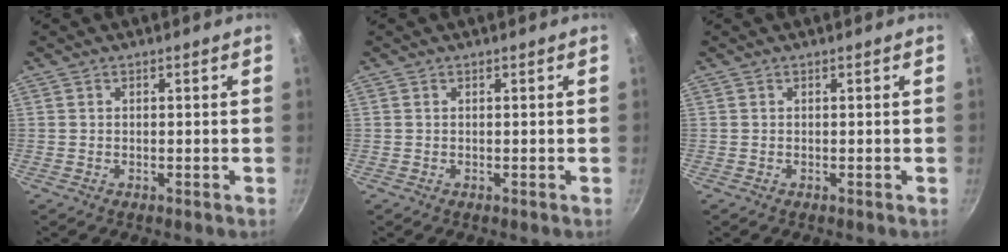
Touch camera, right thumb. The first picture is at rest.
{"total": 0.0}
{"total": 0.0}